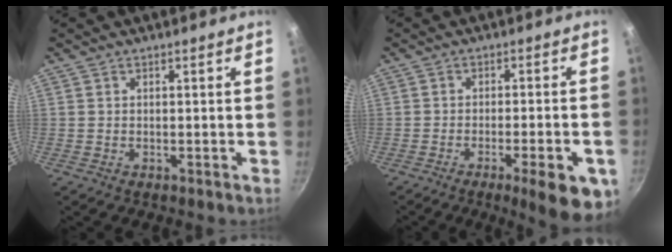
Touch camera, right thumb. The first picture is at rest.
{"total": 11.4, "force": [-5.3, 2.6, 9.7], "torque": [-0.112, 0.014, -0.068]}